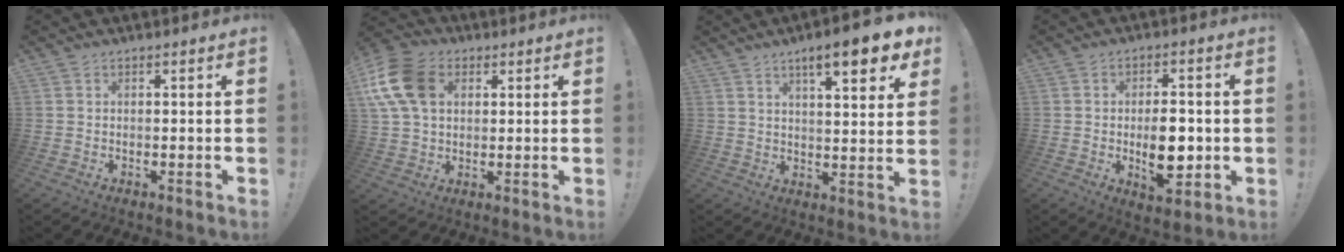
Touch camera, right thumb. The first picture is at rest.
{"total": 15.9, "force": [4.6, 11.6, 9.8], "torque": [-0.189, -0.006, 0.093]}
{"total": 11.3, "force": [6.5, 2.1, 8.9], "torque": [-0.122, -0.036, 0.099]}
{"total": 11.0, "force": [-1.5, 5.5, 9.4], "torque": [-0.146, -0.004, -0.026]}